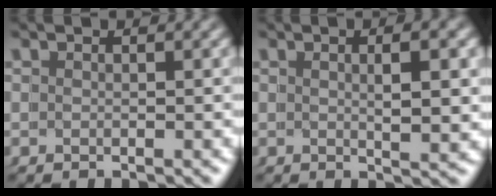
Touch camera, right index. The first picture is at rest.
{"total": 1.8, "force": [0.5, -1.2, 1.2], "torque": [-0.011, -0.004, 0.015]}